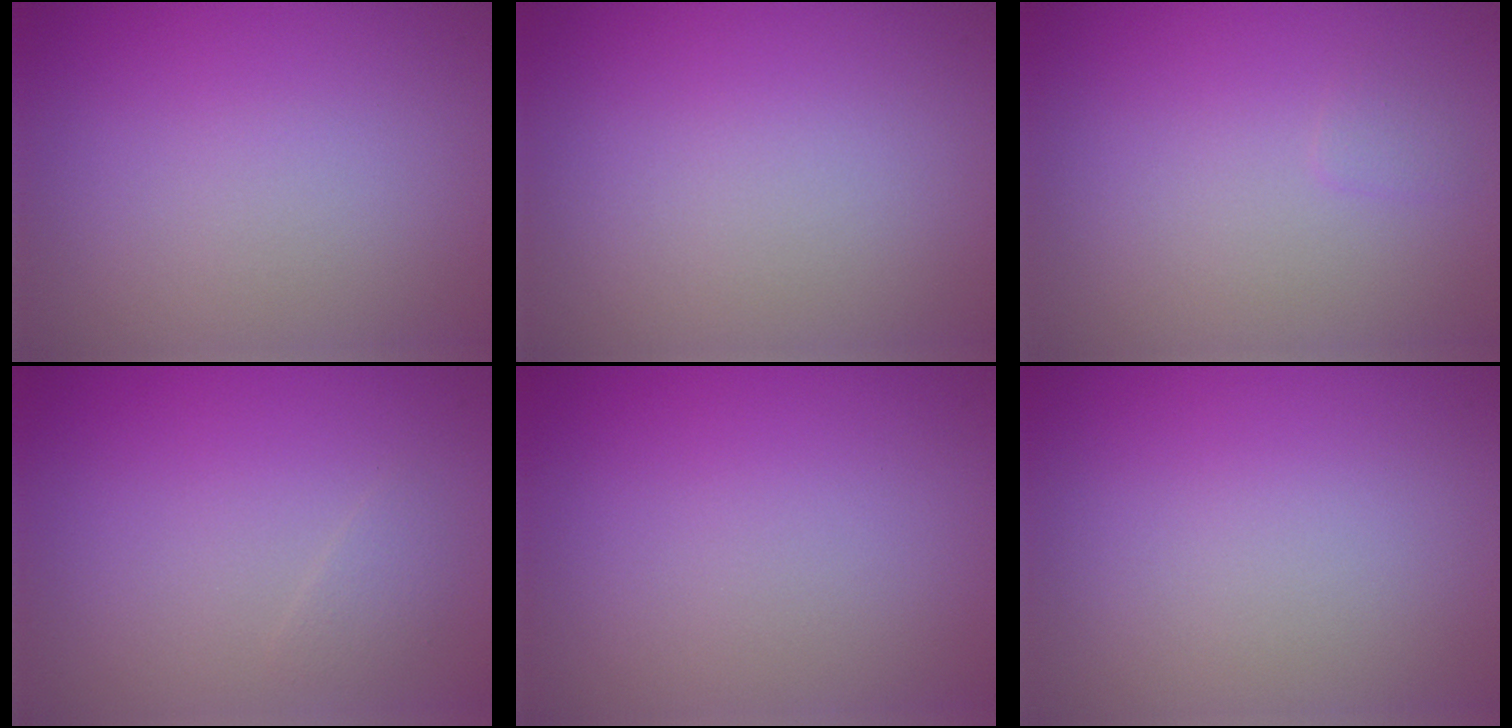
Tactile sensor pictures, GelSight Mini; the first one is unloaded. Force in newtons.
{"total": 0.0}
{"total": 0.6, "press": 0.6, "slide": 0.1}
{"total": 0.9, "press": 0.9, "slide": 0.0}
{"total": 0.0}
{"total": 0.0}